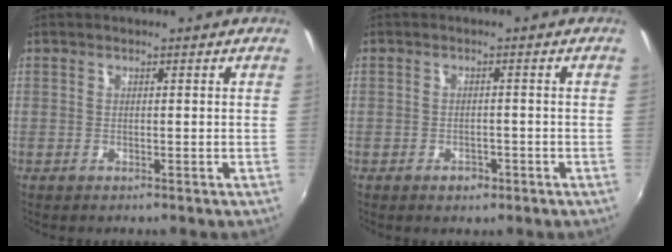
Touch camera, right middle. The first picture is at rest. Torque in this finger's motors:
{"motor_torque": [0.01, -0.02, 0.00, 0.00]}